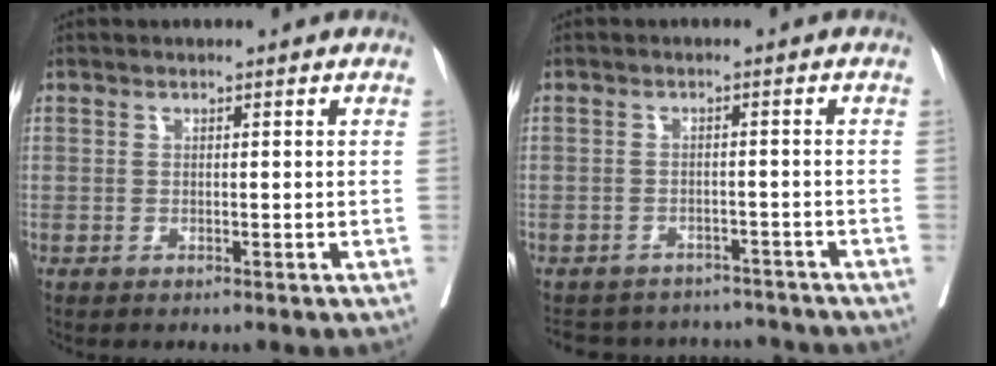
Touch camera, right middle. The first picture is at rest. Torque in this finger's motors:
{"motor_torque": [0.00, -0.17, 0.00, 0.00]}